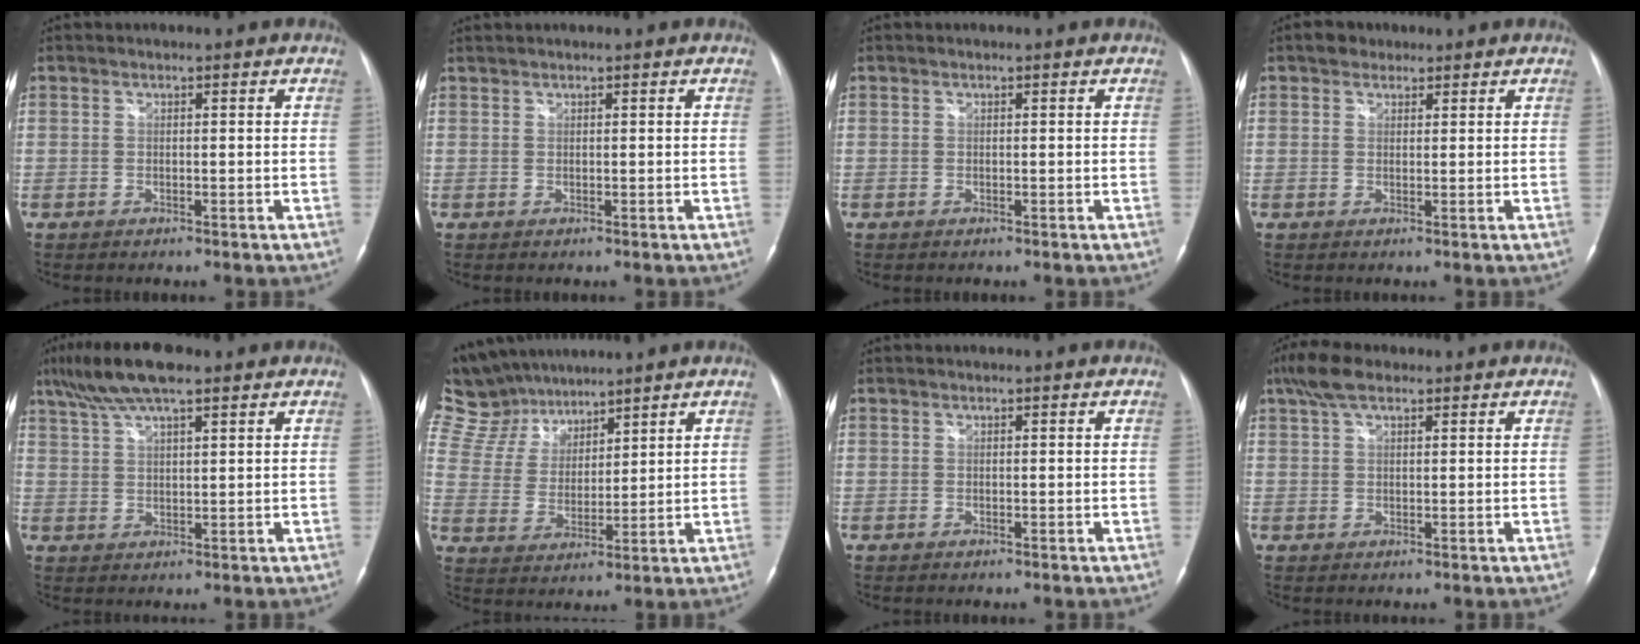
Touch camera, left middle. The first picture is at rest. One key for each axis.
{"total": 0.6, "fx": 0.6, "fy": 0.0, "fz": 0.2, "tx": -0.008, "ty": 0.012, "tz": 0.018}
{"total": 0.0}
{"total": 2.4, "fx": 1.6, "fy": 1.7, "fz": 0.6, "tx": -0.011, "ty": 0.008, "tz": 0.022}
{"total": 9.3, "fx": 6.6, "fy": 1.7, "fz": 6.3, "tx": -0.123, "ty": 0.022, "tz": 0.115}
{"total": 12.4, "fx": 10.9, "fy": 5.3, "fz": 2.9, "tx": -0.071, "ty": 0.031, "tz": 0.216}
{"total": 0.0}
{"total": 5.9, "fx": 4.1, "fy": 1.9, "fz": 3.9, "tx": -0.087, "ty": 0.023, "tz": 0.077}